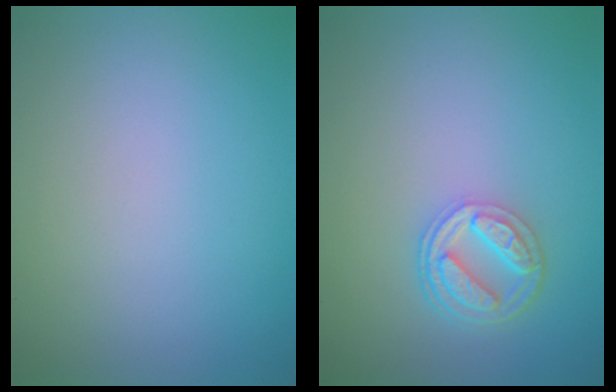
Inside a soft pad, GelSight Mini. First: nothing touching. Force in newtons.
{"total": 4.2, "press": 3.2, "slide": 2.7}